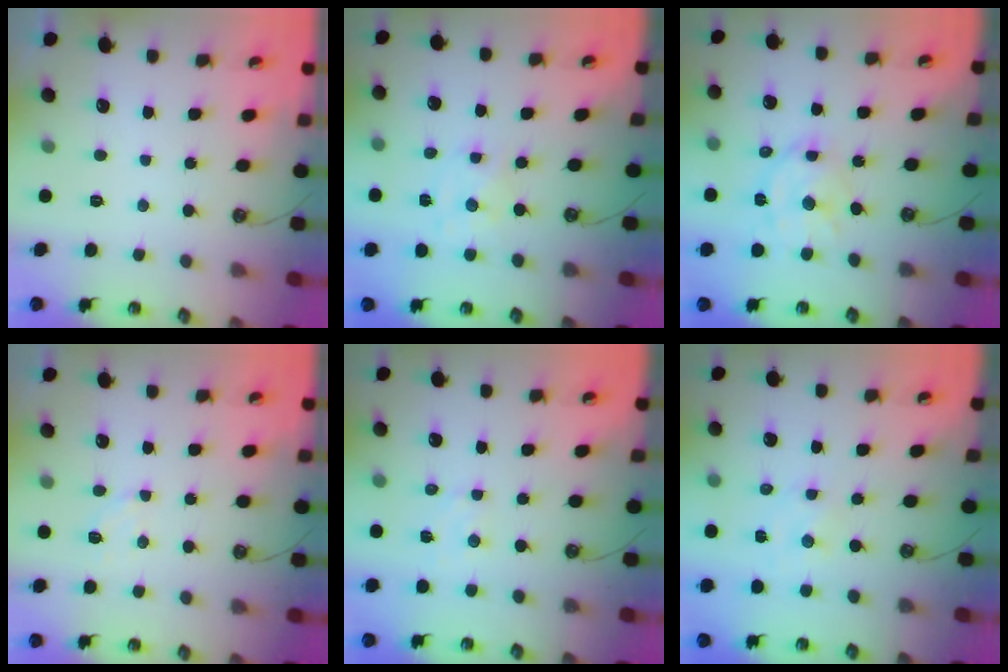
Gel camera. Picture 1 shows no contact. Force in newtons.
{"total": 2.1, "press": 2.0, "slide": 0.4}
{"total": 12.6, "press": 12.5, "slide": 1.1}
{"total": 3.0, "press": 2.9, "slide": 0.5}
{"total": 4.2, "press": 4.2, "slide": 0.7}
{"total": 1.0, "press": 0.9, "slide": 0.2}